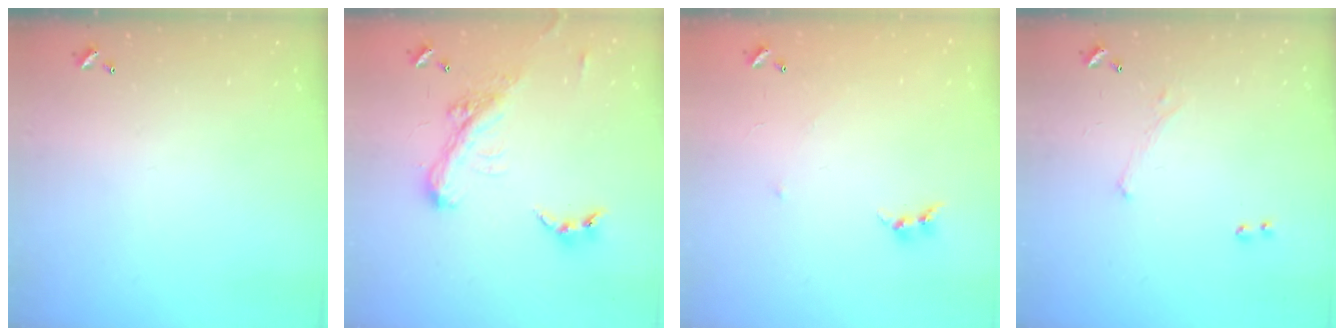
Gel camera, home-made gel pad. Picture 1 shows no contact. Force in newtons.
{"total": 4.8, "press": 4.7, "slide": 1.1}
{"total": 5.3, "press": 5.3, "slide": 0.8}
{"total": 1.6, "press": 1.5, "slide": 0.6}